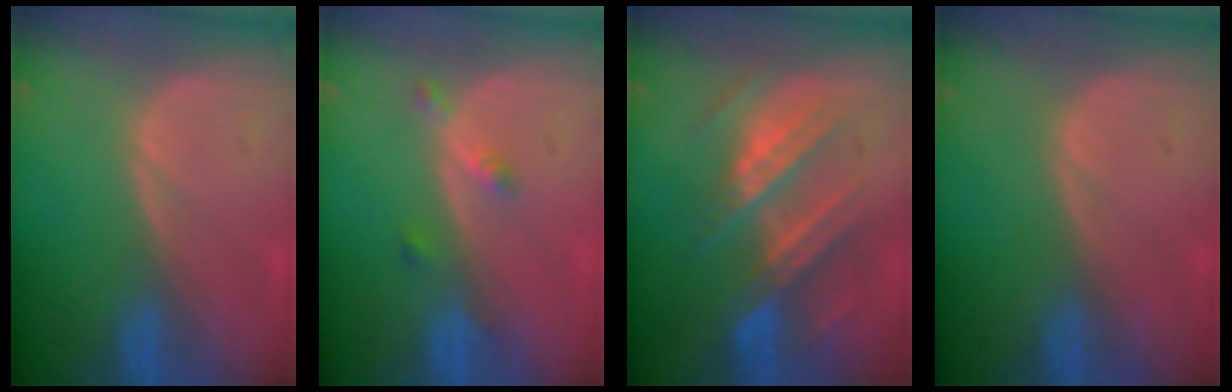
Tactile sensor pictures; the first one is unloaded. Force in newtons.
{"total": 2.4, "press": 2.0, "slide": 1.3}
{"total": 8.7, "press": 8.0, "slide": 3.3}
{"total": 0.0}